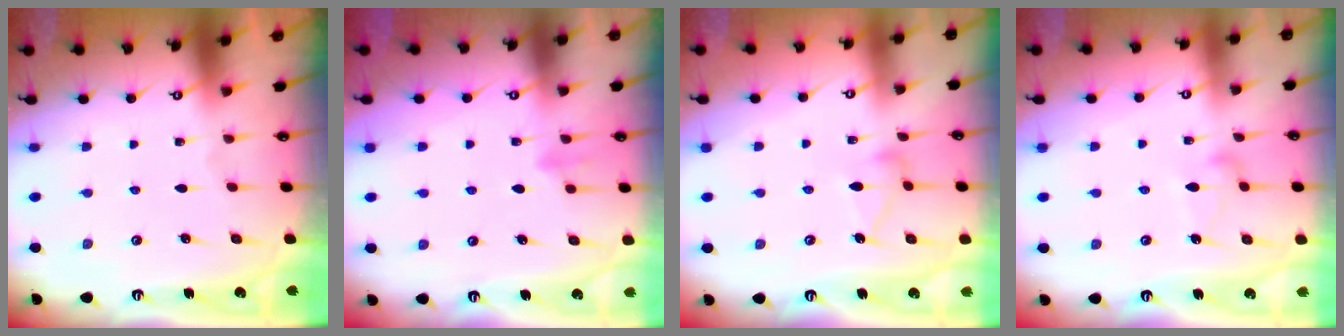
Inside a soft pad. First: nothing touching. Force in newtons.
{"total": 8.2, "press": 8.0, "slide": 1.5}
{"total": 8.2, "press": 8.2, "slide": 0.3}
{"total": 8.2, "press": 8.2, "slide": 0.4}